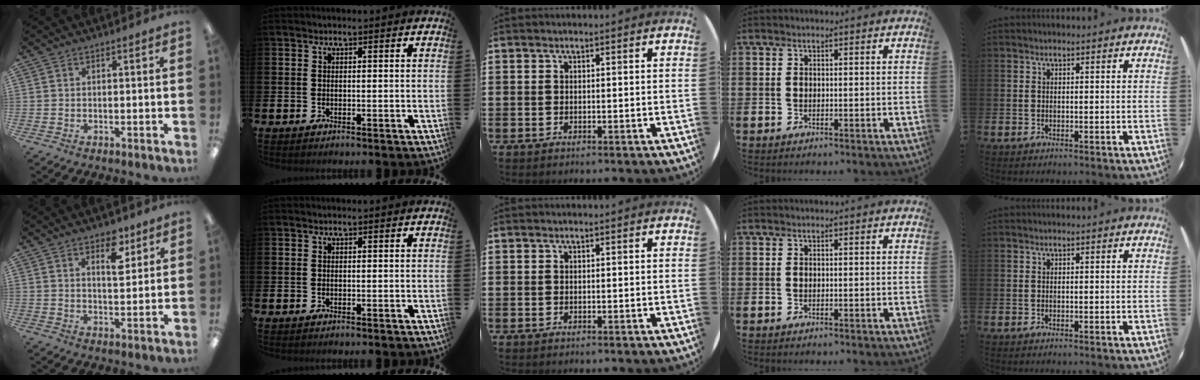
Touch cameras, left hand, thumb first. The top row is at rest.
{"thumb": {"total": 7.2, "force": [4.5, 3.3, 4.5], "torque": [-0.053, -0.021, 0.070]}}